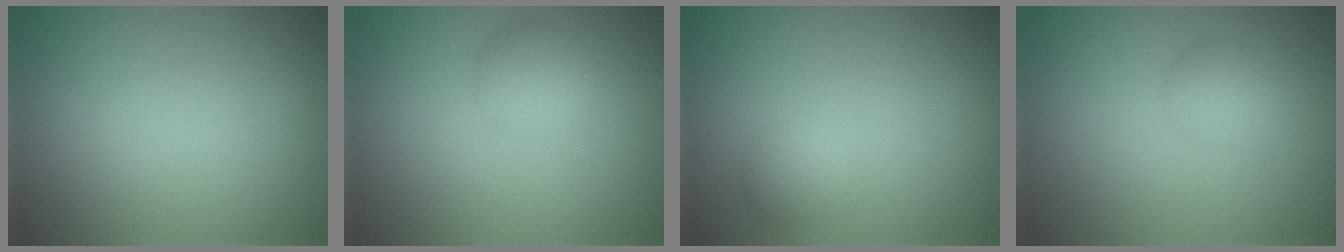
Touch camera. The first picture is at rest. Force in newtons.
{"total": 2.1, "press": 2.1, "slide": 0.0}
{"total": 1.3, "press": 1.3, "slide": 0.1}
{"total": 1.7, "press": 1.7, "slide": 0.1}